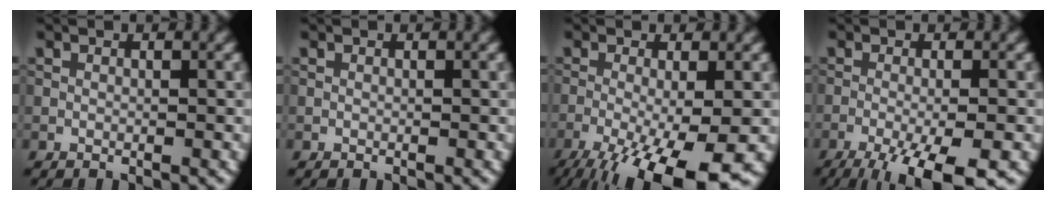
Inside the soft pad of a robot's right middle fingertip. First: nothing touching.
{"total": 0.0}
{"total": 11.3, "force": [-5.6, 3.0, 9.4], "torque": [-0.154, -0.024, -0.092]}
{"total": 8.9, "force": [-4.9, 2.4, 7.0], "torque": [-0.100, -0.020, -0.076]}